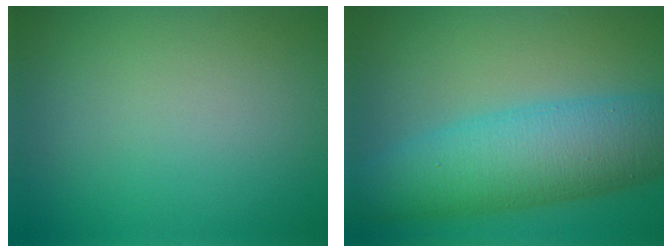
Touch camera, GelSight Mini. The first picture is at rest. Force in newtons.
{"total": 8.9, "press": 8.9, "slide": 0.0}